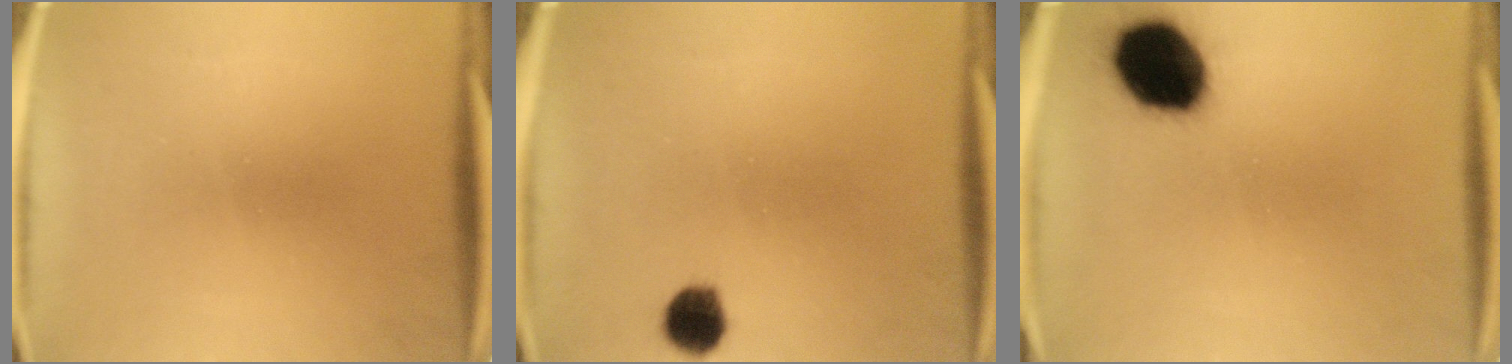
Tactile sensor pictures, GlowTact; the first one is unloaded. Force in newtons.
{"total": 5.1}
{"total": 15.9}